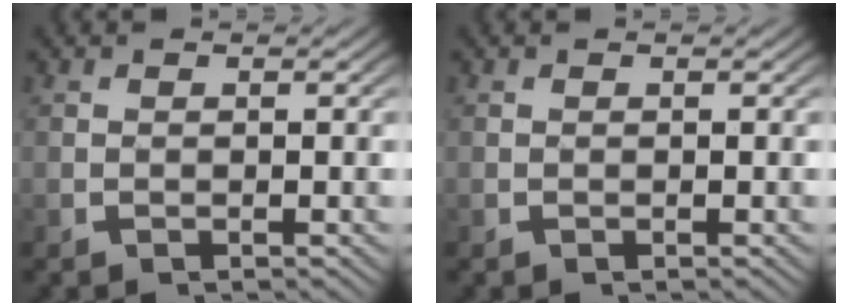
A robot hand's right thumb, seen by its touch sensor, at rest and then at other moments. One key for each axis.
{"total": 0.0}